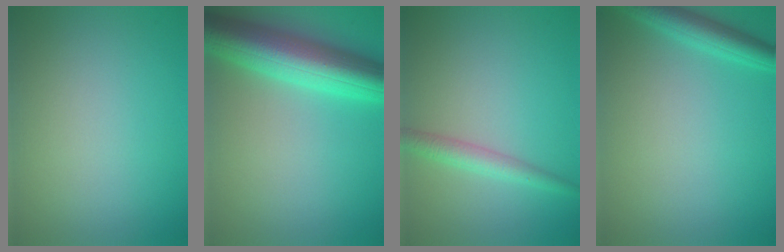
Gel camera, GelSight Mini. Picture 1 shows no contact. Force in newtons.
{"total": 9.0, "press": 9.0, "slide": 0.5}
{"total": 2.3, "press": 2.3, "slide": 0.1}
{"total": 3.0, "press": 3.0, "slide": 0.2}